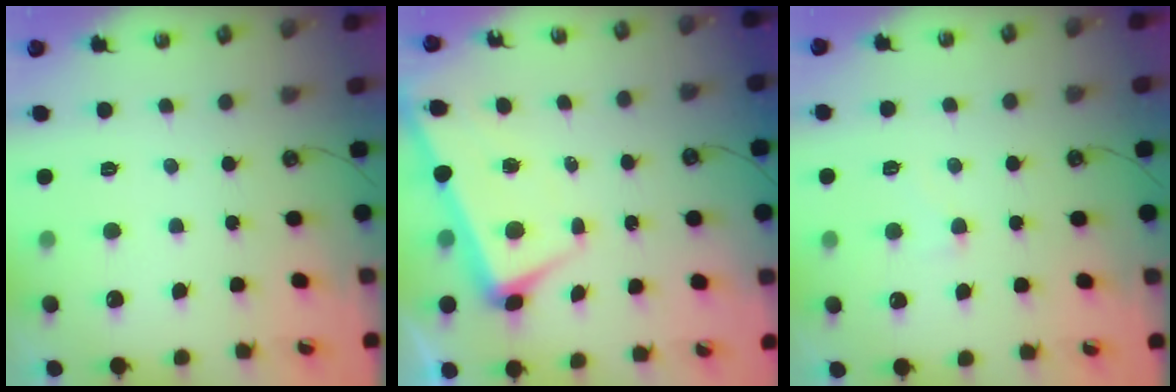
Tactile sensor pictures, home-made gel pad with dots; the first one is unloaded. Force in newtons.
{"total": 1.7, "press": 1.6, "slide": 0.5}
{"total": 3.4, "press": 3.3, "slide": 0.8}